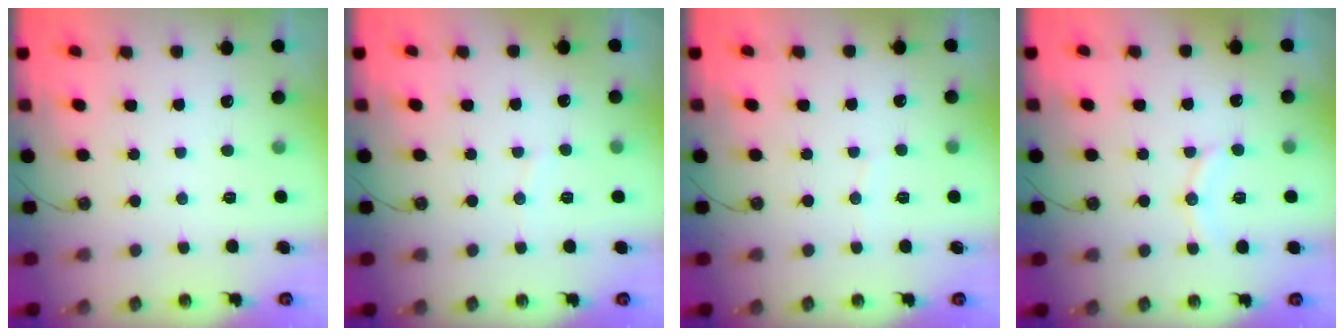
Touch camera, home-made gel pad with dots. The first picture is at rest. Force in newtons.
{"total": 2.5, "press": 2.5, "slide": 0.2}
{"total": 3.3, "press": 3.3, "slide": 0.4}
{"total": 7.9, "press": 7.7, "slide": 1.7}